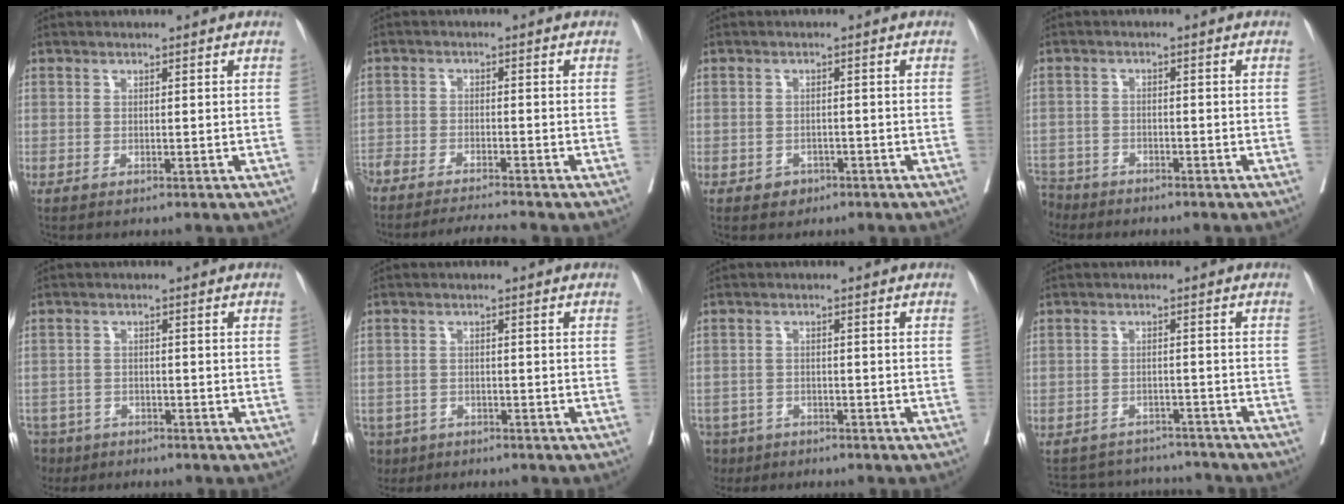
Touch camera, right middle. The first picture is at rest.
{"total": 6.9, "force": [-6.5, -0.5, 2.1], "torque": [-0.030, -0.003, -0.112]}
{"total": 2.1, "force": [-1.2, 1.7, 0.5], "torque": [-0.004, 0.006, -0.014]}
{"total": 6.2, "force": [-5.4, 2.8, 0.4], "torque": [-0.012, -0.008, -0.102]}
{"total": 8.1, "force": [-6.1, 5.1, 1.6], "torque": [-0.048, -0.008, -0.101]}
{"total": 6.7, "force": [-4.7, 4.6, 1.1], "torque": [-0.030, -0.003, -0.079]}
{"total": 7.7, "force": [-5.6, 5.0, 1.3], "torque": [-0.041, -0.007, -0.092]}
{"total": 10.5, "force": [-9.8, 3.7, 0.8], "torque": [-0.010, 0.019, -0.127]}